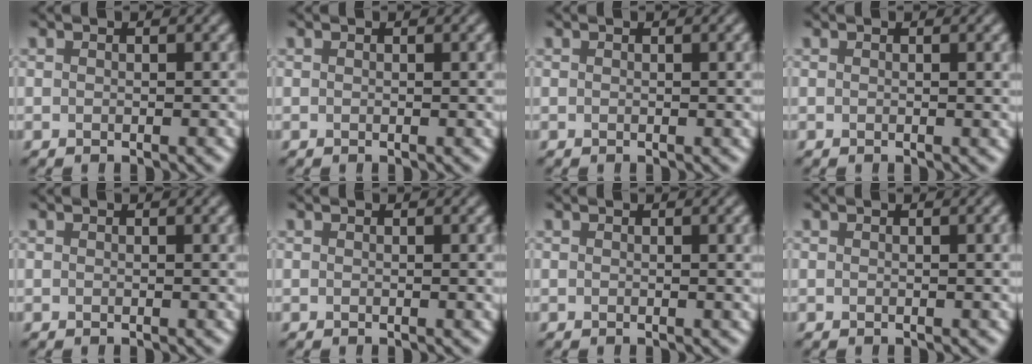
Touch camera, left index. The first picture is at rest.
{"total": 0.7, "force": [0.2, 0.1, 0.7], "torque": [-0.007, 0.002, 0.001]}
{"total": 1.0, "force": [0.2, 0.3, 1.0], "torque": [-0.011, 0.002, 0.001]}
{"total": 1.0, "force": [0.2, 0.2, 1.0], "torque": [-0.010, 0.000, 0.002]}
{"total": 0.8, "force": [0.2, 0.2, 0.8], "torque": [-0.007, 0.001, 0.001]}
{"total": 1.1, "force": [0.1, 0.3, 1.1], "torque": [-0.011, 0.001, 0.000]}
{"total": 1.7, "force": [0.3, 0.5, 1.6], "torque": [-0.015, 0.002, 0.003]}
{"total": 1.4, "force": [0.2, 0.4, 1.3], "torque": [-0.014, 0.003, 0.001]}